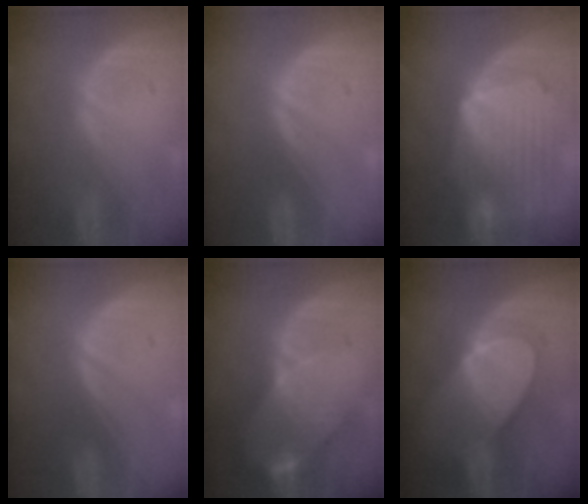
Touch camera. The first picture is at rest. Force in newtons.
{"total": 0.0}
{"total": 10.7, "press": 9.3, "slide": 5.3}
{"total": 0.0}
{"total": 8.3, "press": 7.6, "slide": 3.4}
{"total": 7.6, "press": 7.4, "slide": 1.8}